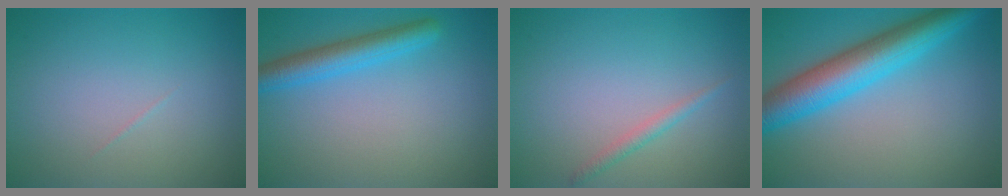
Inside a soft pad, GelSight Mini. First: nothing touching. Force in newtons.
{"total": 3.7, "press": 3.7, "slide": 0.2}
{"total": 1.2, "press": 1.2, "slide": 0.0}
{"total": 7.7, "press": 7.7, "slide": 0.2}